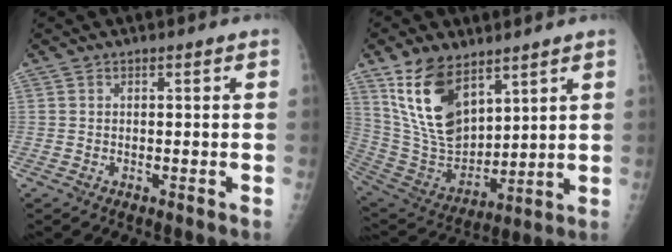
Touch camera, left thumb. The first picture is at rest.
{"total": 16.8, "force": [9.6, 9.1, 10.3], "torque": [-0.155, -0.050, 0.204]}